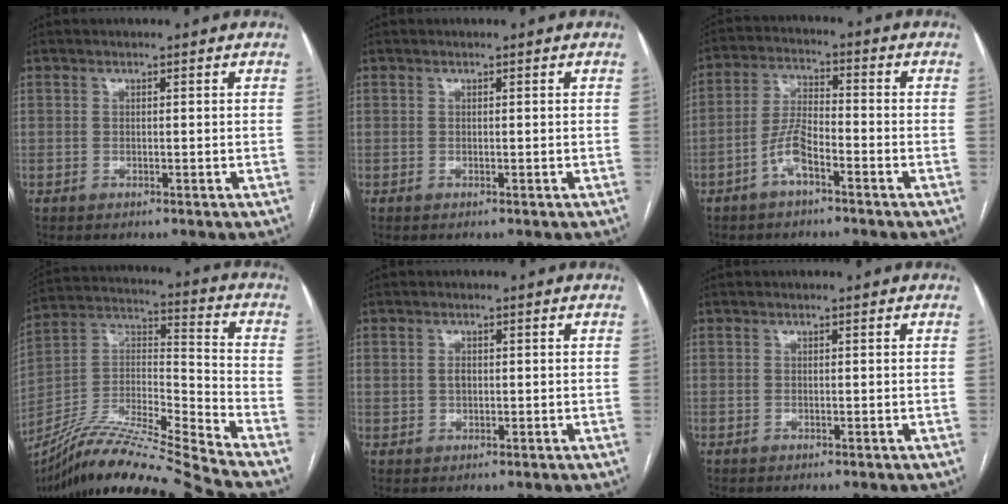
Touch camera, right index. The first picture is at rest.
{"total": 0.0}
{"total": 5.7, "force": [-3.0, 1.6, 4.5], "torque": [-0.105, 0.012, -0.060]}
{"total": 21.1, "force": [-18.8, -2.2, 9.4], "torque": [-0.197, 0.001, -0.341]}
{"total": 1.6, "force": [0.7, 1.2, 0.7], "torque": [-0.022, 0.009, 0.015]}
{"total": 0.0}